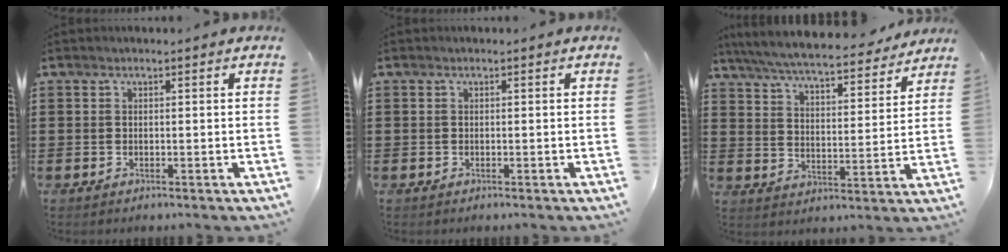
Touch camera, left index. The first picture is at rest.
{"total": 0.0}
{"total": 6.9, "force": [6.6, 0.1, 2.0], "torque": [-0.069, -0.043, 0.112]}